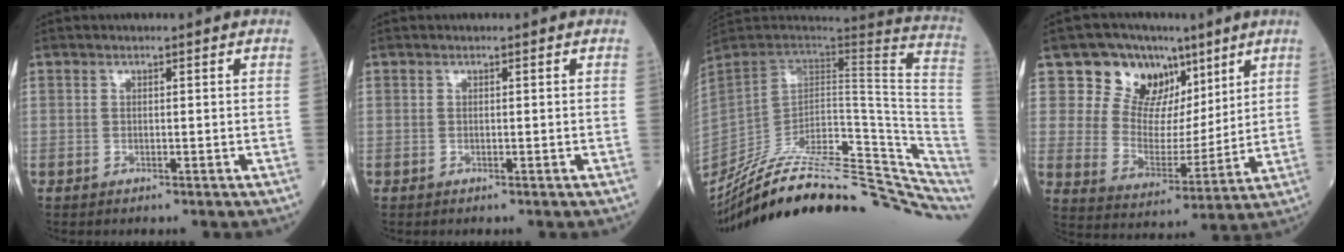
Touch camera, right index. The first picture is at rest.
{"total": 0.0}
{"total": 34.6, "force": [-27.7, 7.7, 19.1], "torque": [-0.234, -0.023, -0.397]}
{"total": 12.5, "force": [7.4, 8.4, 5.5], "torque": [-0.096, 0.021, 0.135]}